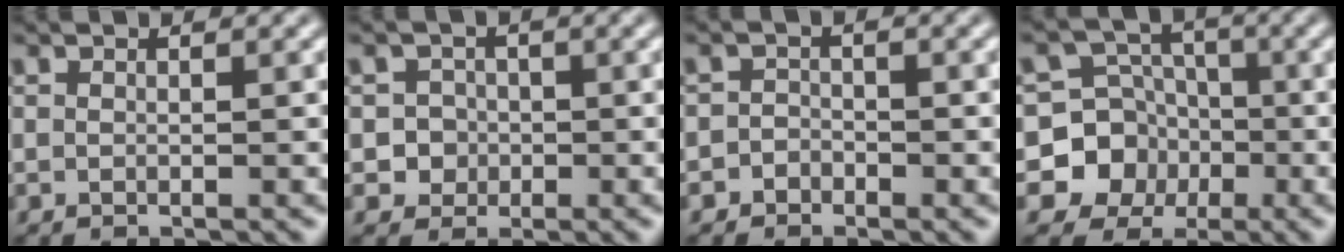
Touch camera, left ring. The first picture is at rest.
{"total": 2.5, "force": [-0.5, 2.4, 0.4], "torque": [0.014, 0.005, -0.014]}
{"total": 1.4, "force": [-0.9, 1.1, 0.0], "torque": [0.021, 0.007, -0.021]}
{"total": 7.8, "force": [-2.6, 7.2, 1.1], "torque": [-0.006, -0.001, -0.067]}